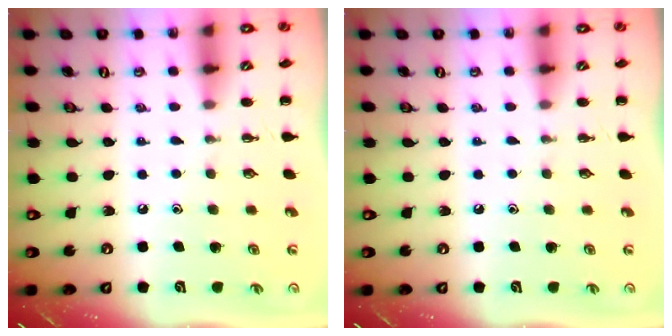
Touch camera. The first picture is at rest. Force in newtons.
{"total": 0.0}